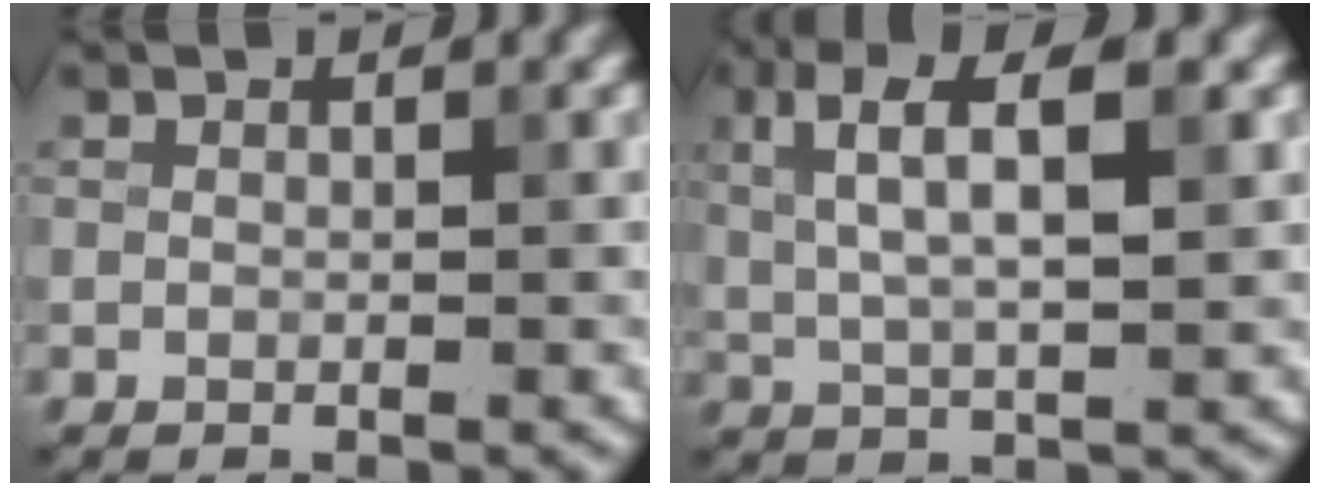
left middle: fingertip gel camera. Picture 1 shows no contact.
{"total": 6.1, "force": [2.1, 1.9, 5.4], "torque": [-0.100, 0.005, 0.037]}